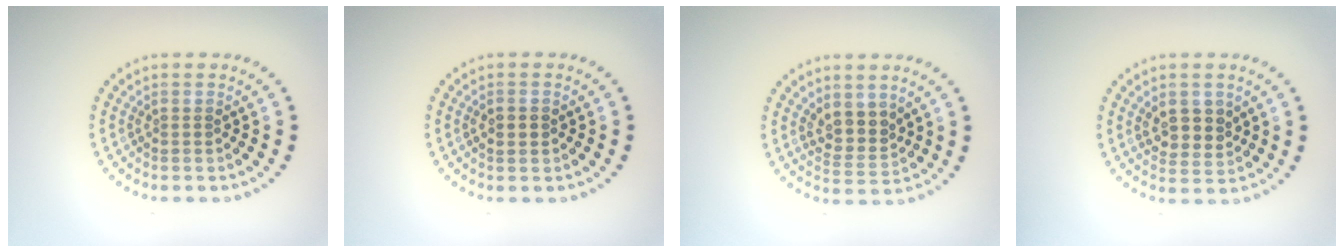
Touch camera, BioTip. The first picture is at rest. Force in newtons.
{"total": 1.8, "press": 1.8, "slide": 0.2}
{"total": 2.8, "press": 2.2, "slide": 1.7}
{"total": 2.9, "press": 2.7, "slide": 0.8}